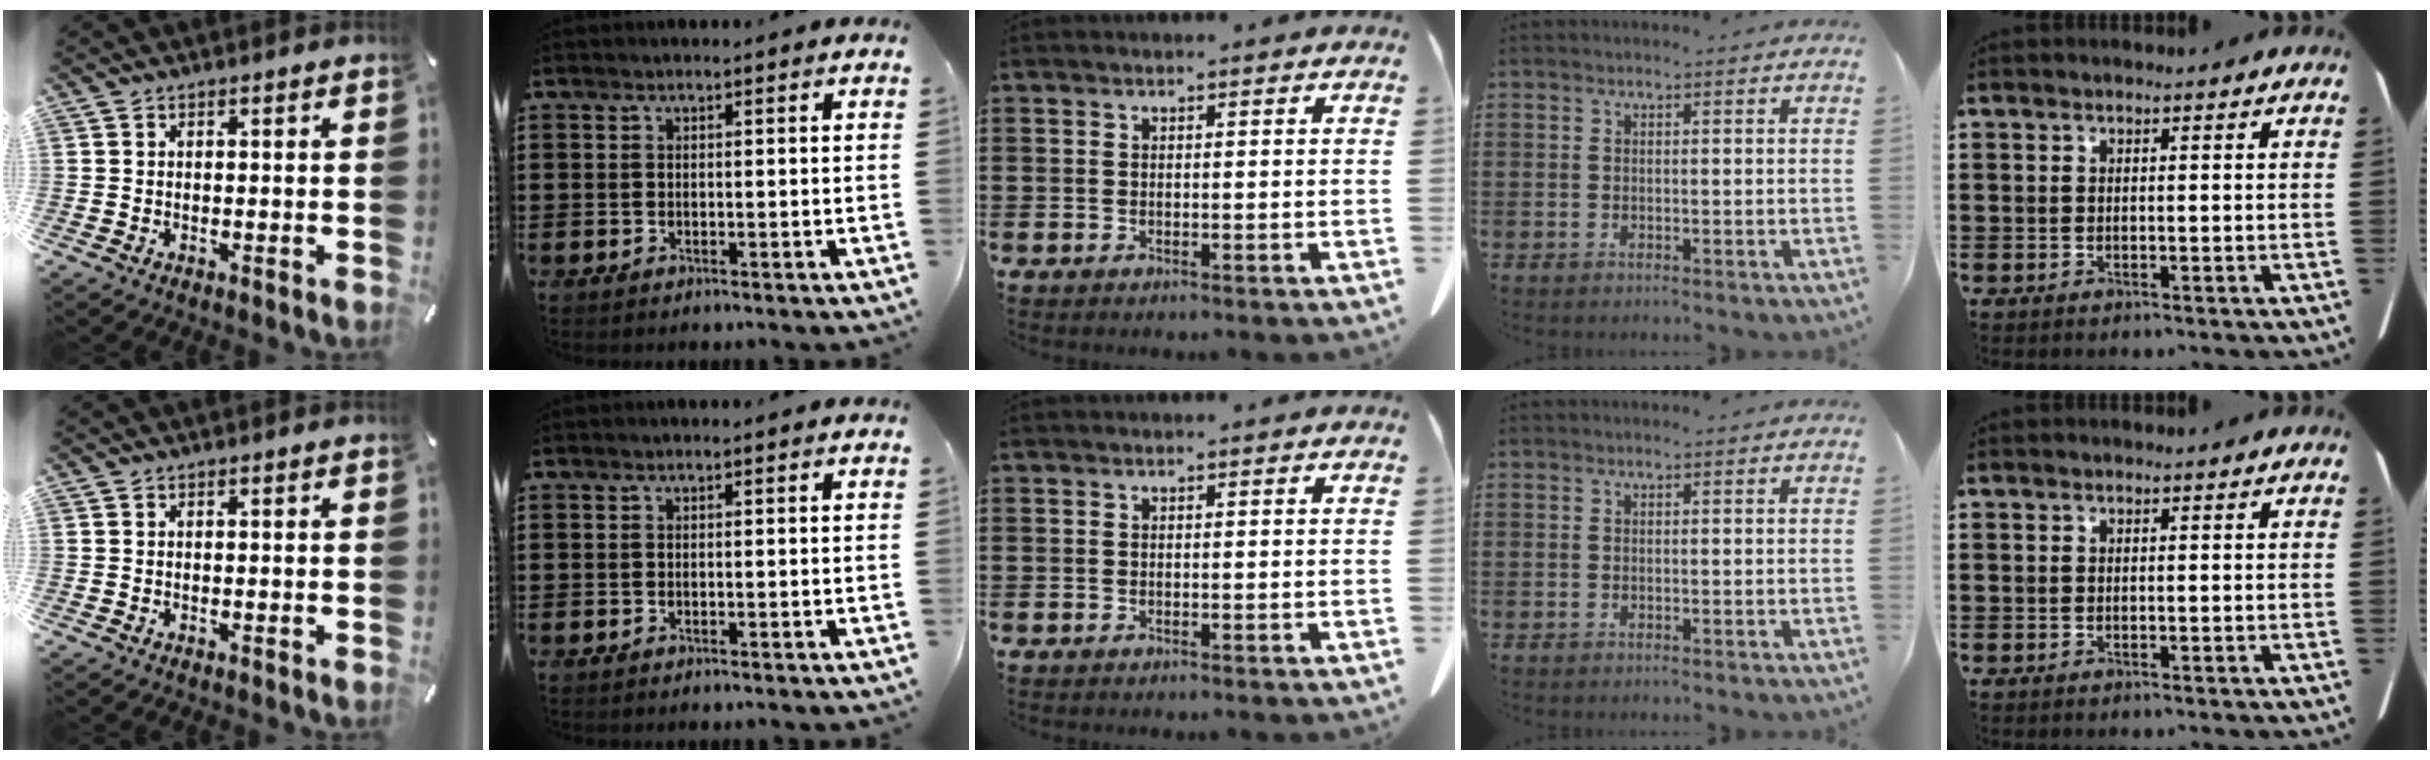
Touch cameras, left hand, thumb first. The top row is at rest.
{}